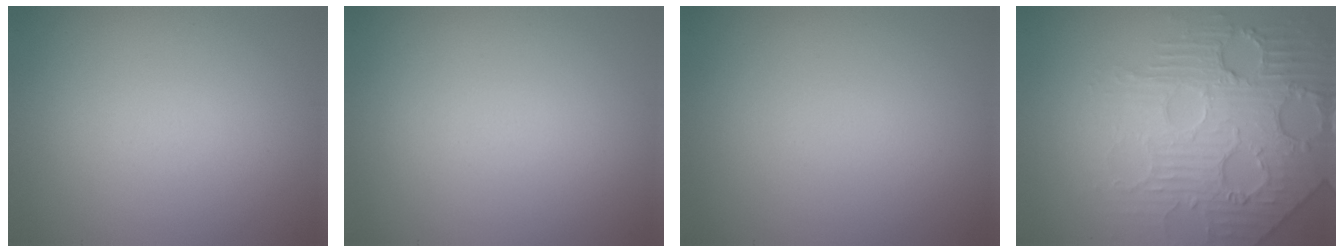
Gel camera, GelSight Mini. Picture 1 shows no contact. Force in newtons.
{"total": 0.0}
{"total": 0.0}
{"total": 6.9, "press": 5.3, "slide": 4.4}